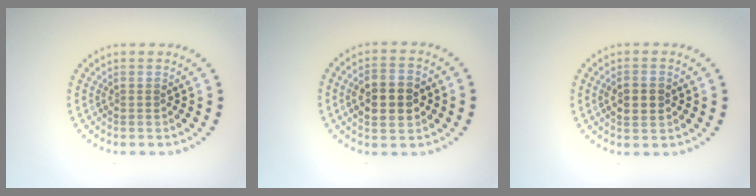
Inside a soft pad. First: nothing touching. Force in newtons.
{"total": 5.0, "press": 5.0, "slide": 0.3}
{"total": 2.2, "press": 2.2, "slide": 0.1}